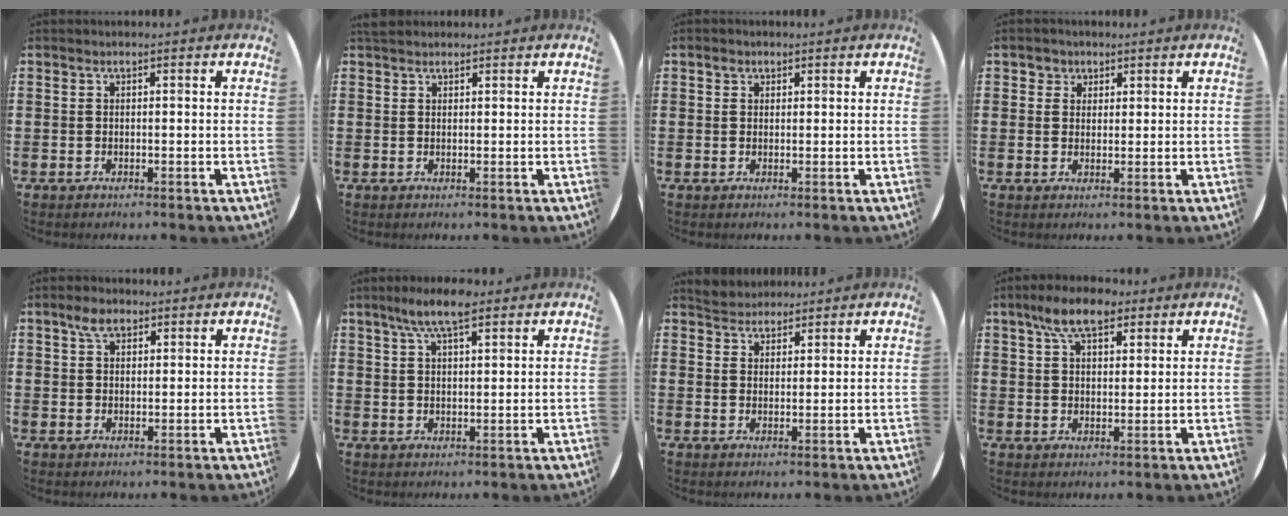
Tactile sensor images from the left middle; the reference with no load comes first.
{"total": 1.3, "force": [1.2, 0.4, 0.2], "torque": [0.003, 0.001, 0.020]}
{"total": 1.2, "force": [0.8, 0.8, 0.2], "torque": [0.012, -0.002, 0.013]}
{"total": 2.2, "force": [1.5, 1.5, -0.1], "torque": [0.005, 0.005, 0.028]}
{"total": 3.4, "force": [2.4, 1.9, 1.6], "torque": [-0.019, 0.002, 0.040]}
{"total": 6.2, "force": [4.5, 1.6, 4.0], "torque": [-0.078, 0.000, 0.077]}
{"total": 3.3, "force": [3.2, 0.9, -0.3], "torque": [-0.003, -0.003, 0.063]}
{"total": 6.9, "force": [4.8, 3.2, 3.8], "torque": [-0.070, 0.002, 0.085]}